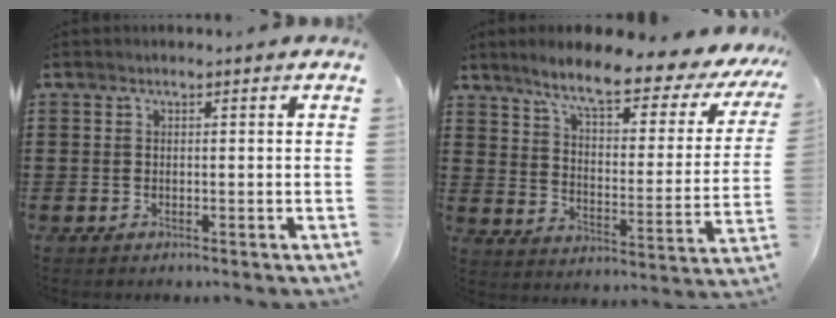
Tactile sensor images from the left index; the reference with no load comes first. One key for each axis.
{"total": 9.1, "fx": 7.2, "fy": 0.9, "fz": 5.6, "tx": -0.120, "ty": -0.040, "tz": 0.111}